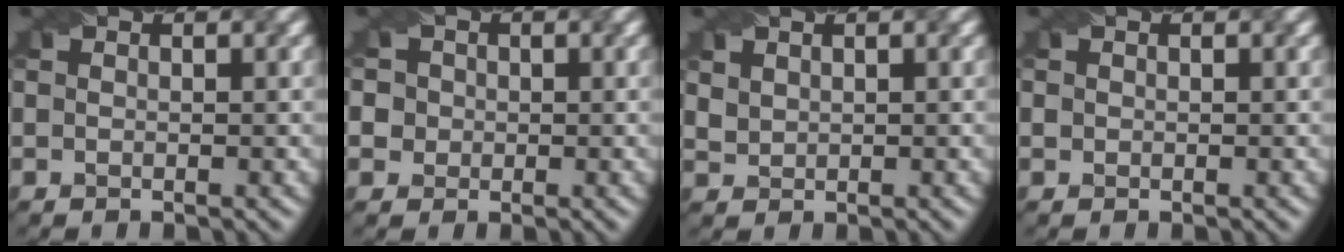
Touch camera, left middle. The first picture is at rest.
{"total": 4.6, "force": [1.1, 4.2, 1.5], "torque": [-0.025, 0.032, -0.003]}
{"total": 1.8, "force": [1.3, 1.1, 0.6], "torque": [-0.038, 0.003, 0.047]}
{"total": 0.6, "force": [0.3, 0.5, 0.2], "torque": [-0.005, 0.010, 0.006]}